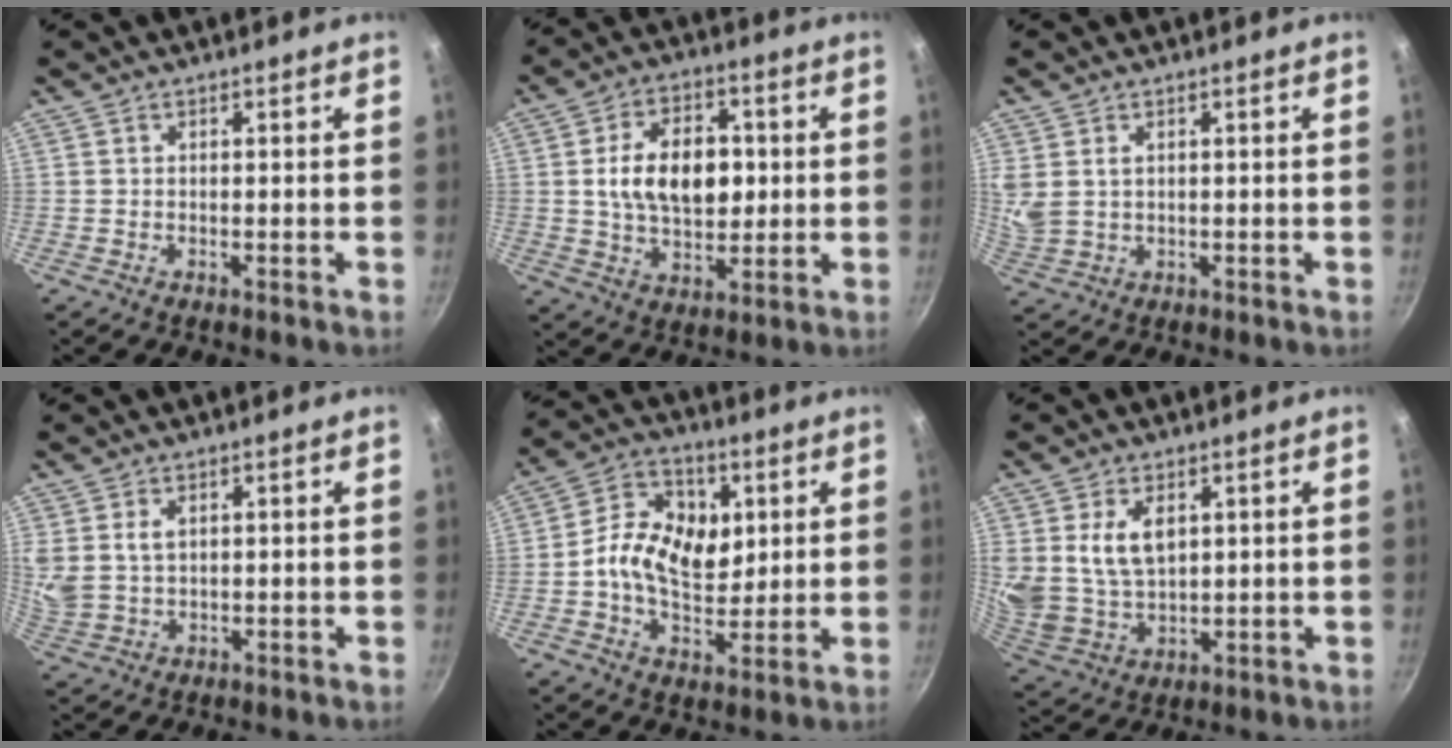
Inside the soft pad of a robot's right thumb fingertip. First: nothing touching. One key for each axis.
{"total": 14.2, "fx": 1.3, "fy": 9.3, "fz": 10.6, "tx": -0.141, "ty": 0.003, "tz": 0.020}
{"total": 5.2, "fx": 1.7, "fy": 3.6, "fz": 3.4, "tx": -0.063, "ty": -0.005, "tz": 0.042}
{"total": 6.0, "fx": 1.9, "fy": 4.1, "fz": 3.9, "tx": -0.073, "ty": -0.007, "tz": 0.046}
{"total": 13.2, "fx": 2.0, "fy": 9.4, "fz": 9.1, "tx": -0.129, "ty": -0.004, "tz": 0.020}
{"total": 10.9, "fx": 3.4, "fy": 7.2, "fz": 7.5, "tx": -0.130, "ty": -0.031, "tz": 0.079}